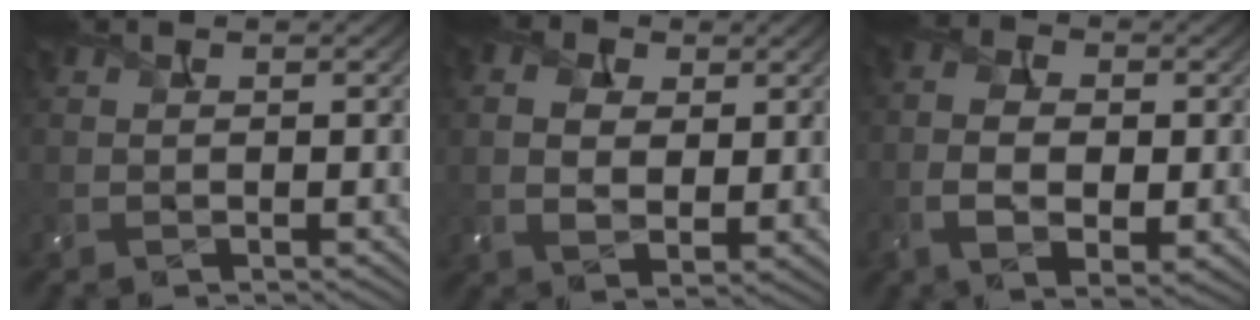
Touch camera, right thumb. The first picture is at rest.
{"total": 5.6, "force": [1.5, 3.6, 4.1], "torque": [-0.099, 0.004, 0.027]}
{"total": 7.4, "force": [-1.4, 4.2, 6.0], "torque": [-0.127, -0.008, -0.023]}